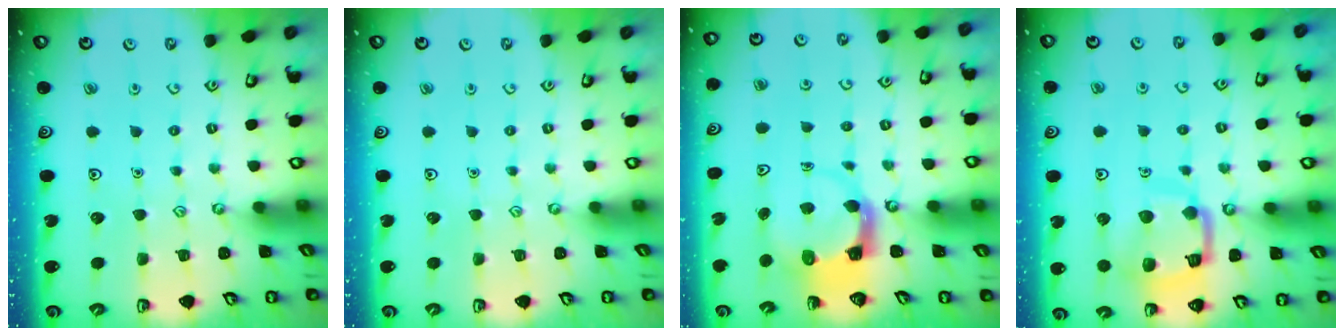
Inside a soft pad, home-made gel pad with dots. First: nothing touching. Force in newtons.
{"total": 0.0}
{"total": 3.7, "press": 3.6, "slide": 0.5}
{"total": 13.7, "press": 13.7, "slide": 1.4}